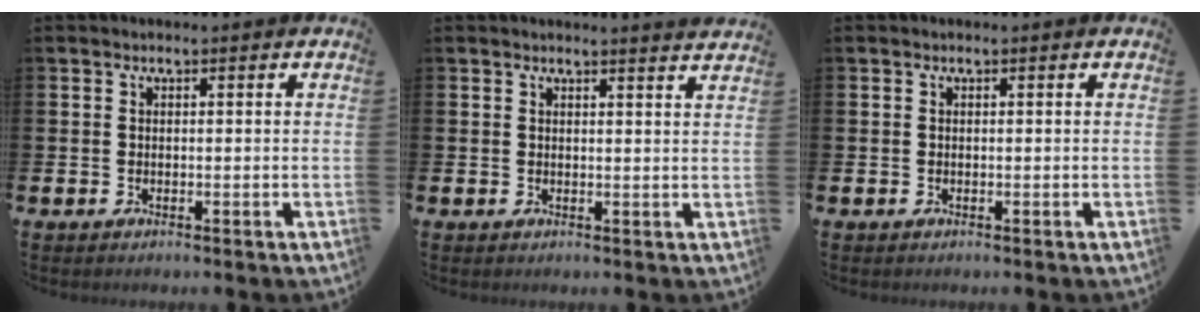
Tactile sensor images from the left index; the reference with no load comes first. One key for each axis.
{"total": 1.8, "fx": 1.8, "fy": -0.3, "fz": -0.1, "tx": 0.010, "ty": -0.015, "tz": 0.031}
{"total": 0.0}